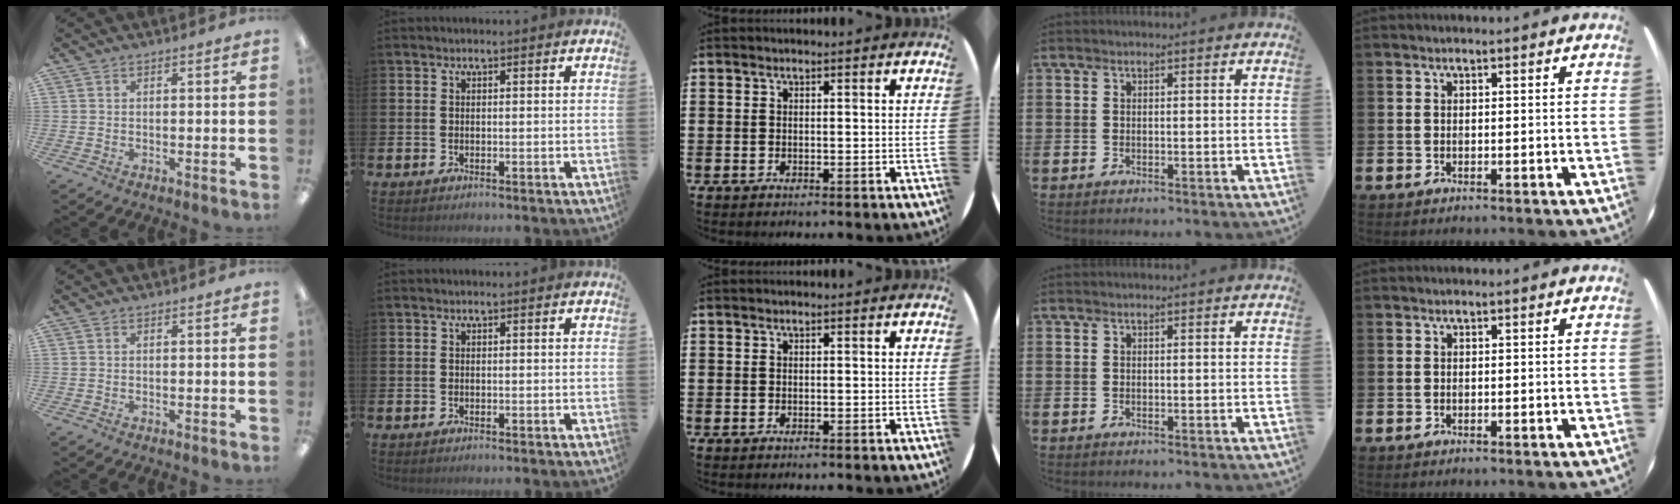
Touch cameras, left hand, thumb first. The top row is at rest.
{}